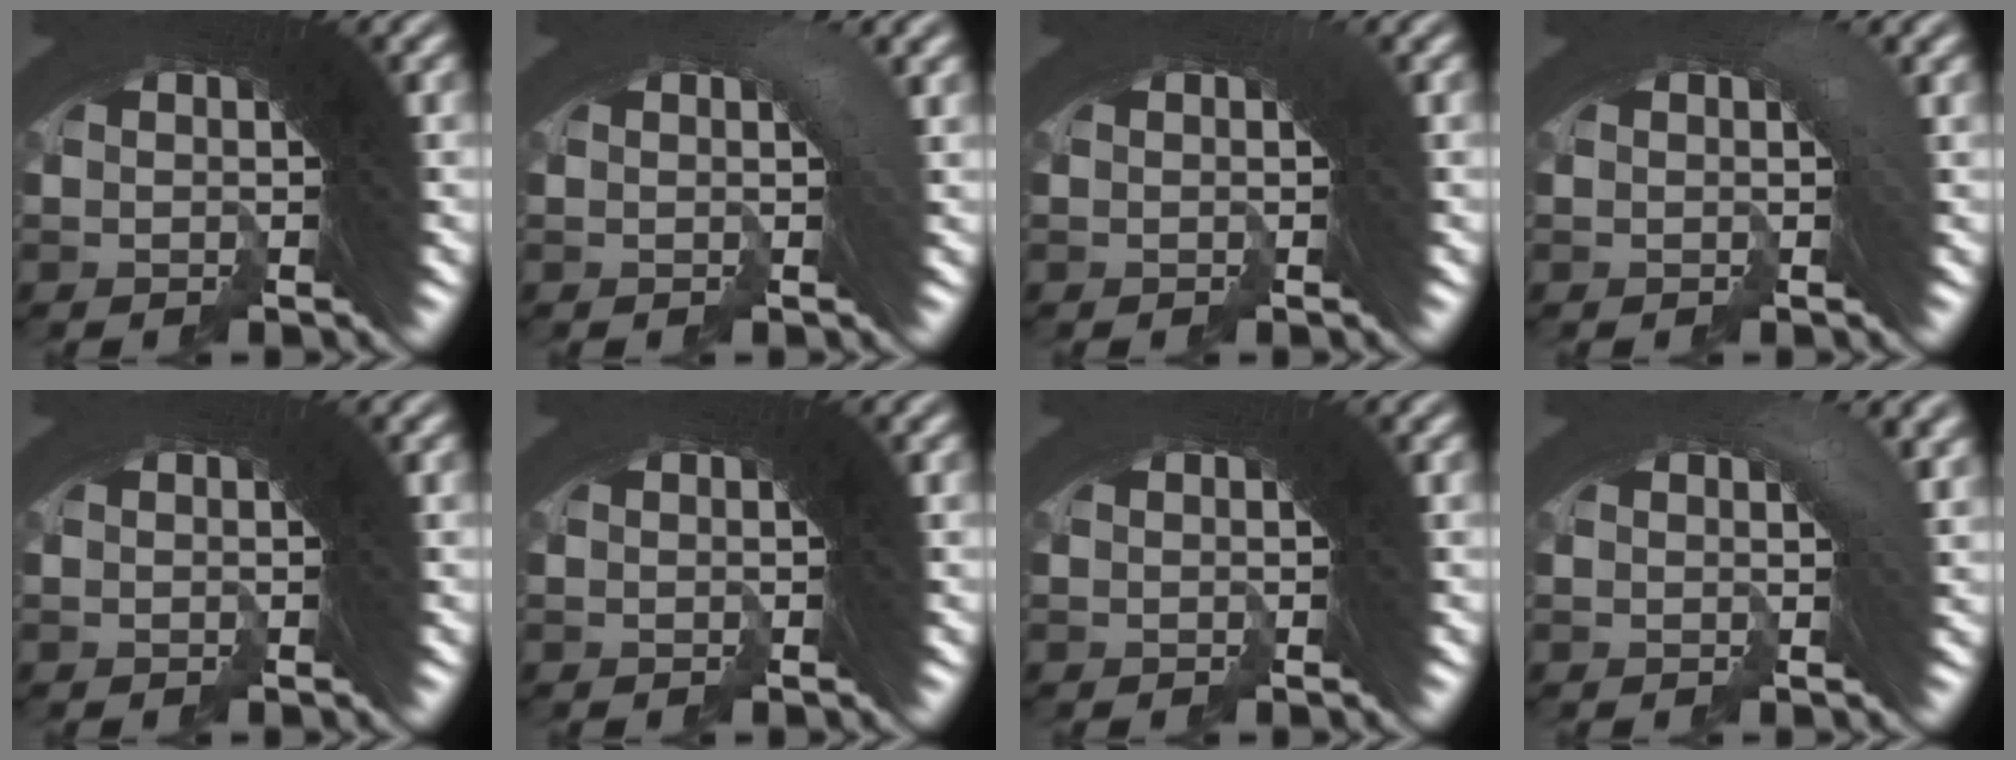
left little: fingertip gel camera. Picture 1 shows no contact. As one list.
[{"total": 1.8, "force": [0.2, 0.7, 1.7], "torque": [-0.017, 0.007, -0.004]}, {"total": 0.0}, {"total": 1.5, "force": [0.1, 0.5, 1.4], "torque": [-0.015, 0.006, -0.005]}, {"total": 0.0}, {"total": 0.0}, {"total": 0.0}, {"total": 2.8, "force": [0.6, 1.1, 2.5], "torque": [-0.024, 0.008, -0.001]}]